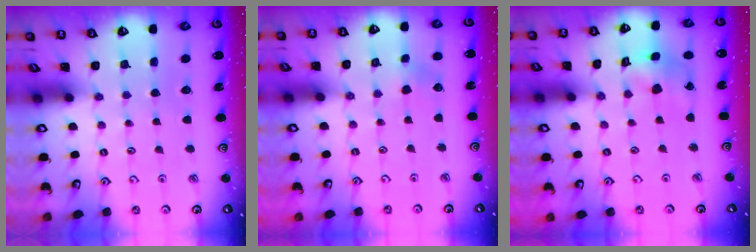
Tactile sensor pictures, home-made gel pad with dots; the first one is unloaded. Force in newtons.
{"total": 2.0, "press": 1.9, "slide": 0.3}
{"total": 8.7, "press": 8.7, "slide": 0.9}